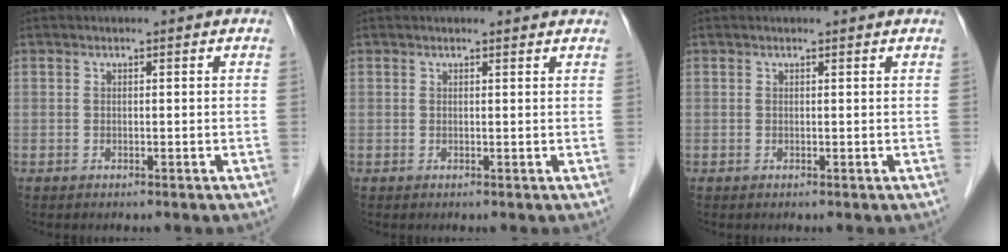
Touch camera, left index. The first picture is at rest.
{"total": 2.8, "force": [2.7, 0.4, 0.5], "torque": [-0.012, 0.008, 0.022]}
{"total": 1.1, "force": [1.0, 0.2, 0.1], "torque": [-0.014, 0.008, 0.010]}